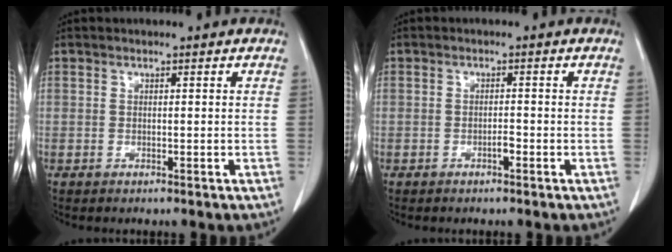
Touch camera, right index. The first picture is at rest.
{"total": 1.1, "force": [-0.6, 0.2, 0.8], "torque": [-0.014, 0.002, -0.011]}